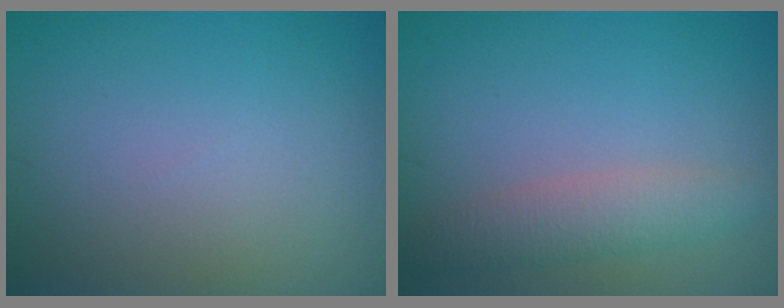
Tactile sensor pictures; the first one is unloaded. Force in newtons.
{"total": 3.1, "press": 3.1, "slide": 0.0}